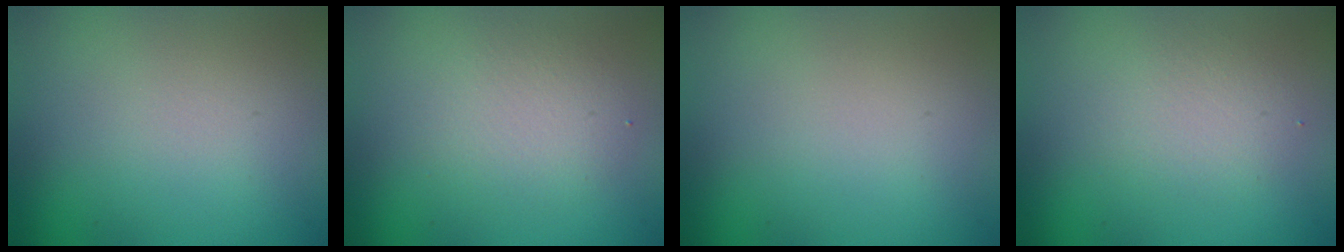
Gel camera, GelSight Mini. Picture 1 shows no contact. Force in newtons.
{"total": 2.4, "press": 2.4, "slide": 0.2}
{"total": 0.0}
{"total": 2.0, "press": 1.9, "slide": 0.2}